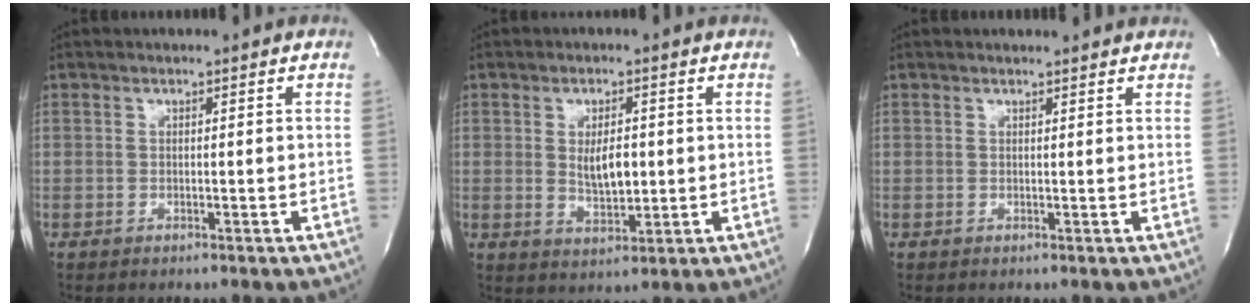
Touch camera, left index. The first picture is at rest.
{"total": 4.7, "force": [0.0, 2.0, 4.2], "torque": [-0.076, -0.012, 0.008]}
{"total": 2.9, "force": [2.8, 0.4, 0.5], "torque": [-0.015, 0.002, 0.026]}